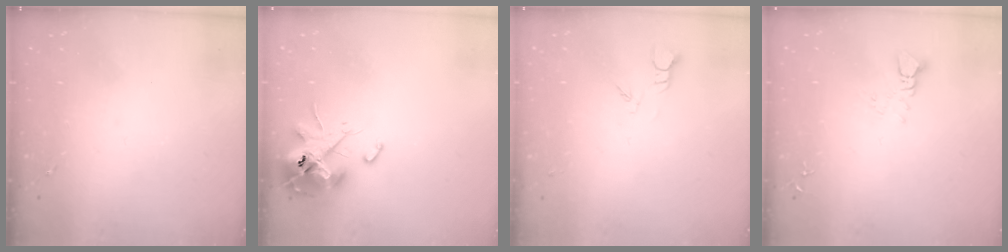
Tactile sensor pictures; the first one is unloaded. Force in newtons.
{"total": 13.1, "press": 12.9, "slide": 2.1}
{"total": 2.7, "press": 2.7, "slide": 0.3}
{"total": 3.3, "press": 3.3, "slide": 0.2}